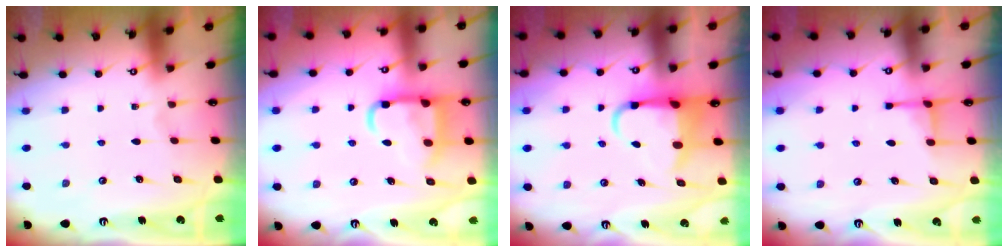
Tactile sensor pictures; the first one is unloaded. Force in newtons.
{"total": 12.0, "press": 11.9, "slide": 1.8}
{"total": 6.4, "press": 6.3, "slide": 1.2}
{"total": 2.6, "press": 2.5, "slide": 0.8}